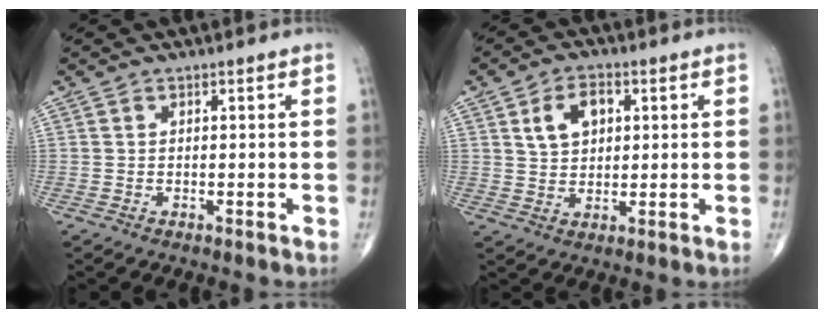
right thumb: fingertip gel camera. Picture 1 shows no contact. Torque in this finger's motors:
{"motor_torque": [0.16, 1.63, 0.54, 0.46, 0.18]}